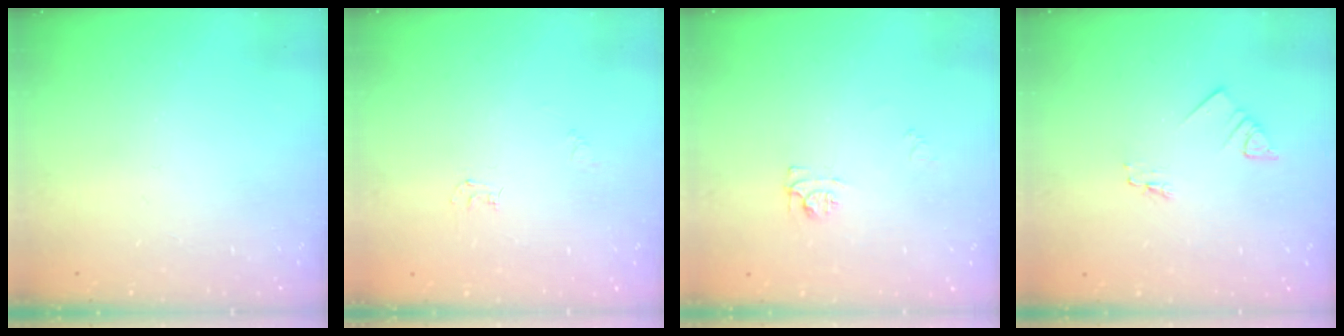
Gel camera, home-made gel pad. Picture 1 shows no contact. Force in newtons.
{"total": 2.7, "press": 2.7, "slide": 0.4}
{"total": 5.1, "press": 5.0, "slide": 0.8}
{"total": 2.7, "press": 2.7, "slide": 0.3}